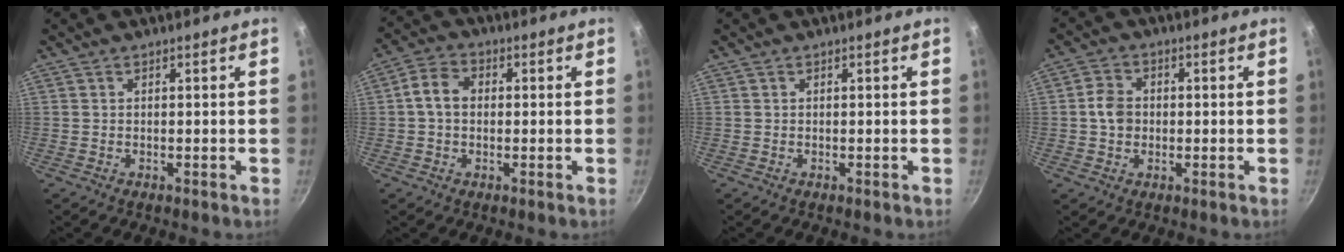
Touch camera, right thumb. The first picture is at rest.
{"total": 5.6, "force": [0.2, 4.3, 3.6], "torque": [-0.056, 0.017, -0.009]}
{"total": 0.0}
{"total": 4.9, "force": [-0.2, 4.0, 2.8], "torque": [-0.037, 0.013, -0.012]}